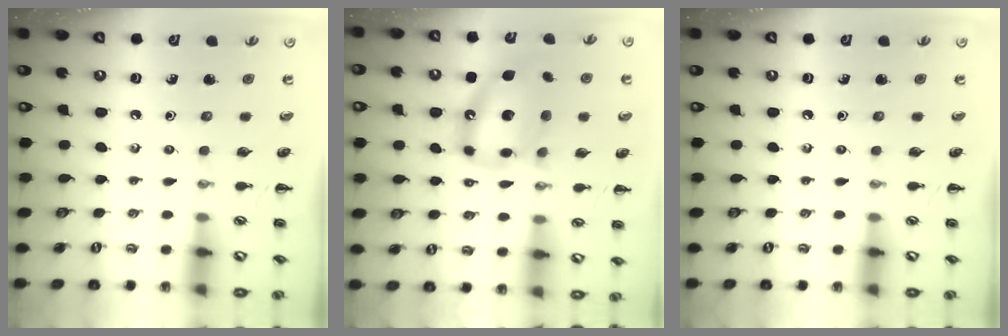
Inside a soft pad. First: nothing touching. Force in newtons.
{"total": 14.5, "press": 14.0, "slide": 3.9}
{"total": 0.0}